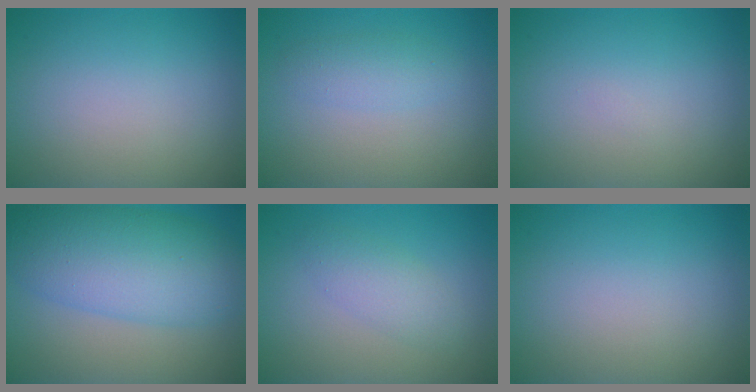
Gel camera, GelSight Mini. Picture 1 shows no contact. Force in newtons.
{"total": 1.8, "press": 1.8, "slide": 0.0}
{"total": 0.0}
{"total": 8.9, "press": 8.9, "slide": 0.0}
{"total": 2.3, "press": 2.3, "slide": 0.2}
{"total": 0.0}